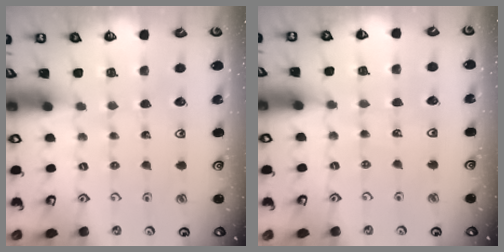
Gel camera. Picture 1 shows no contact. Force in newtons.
{"total": 3.9, "press": 3.5, "slide": 1.8}